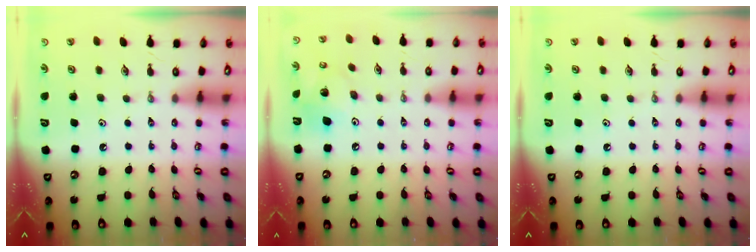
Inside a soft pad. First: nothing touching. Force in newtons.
{"total": 12.3, "press": 12.2, "slide": 1.6}
{"total": 0.0}